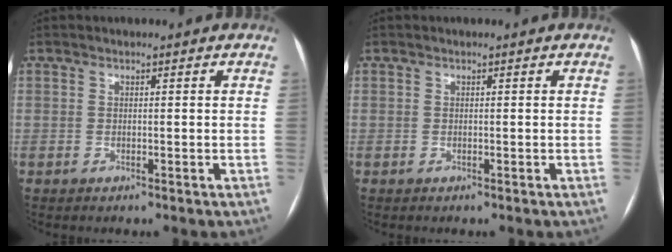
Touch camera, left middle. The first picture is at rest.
{"total": 0.0}